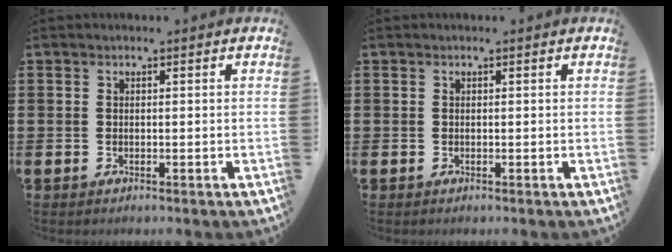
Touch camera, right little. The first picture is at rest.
{"total": 0.0}